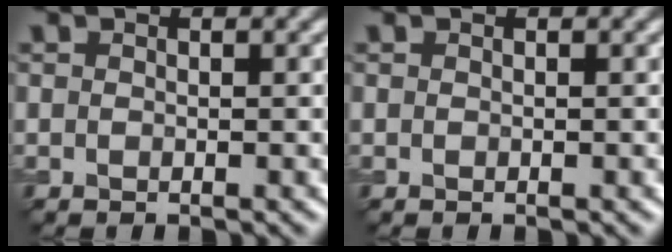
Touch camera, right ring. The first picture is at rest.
{"total": 0.0}